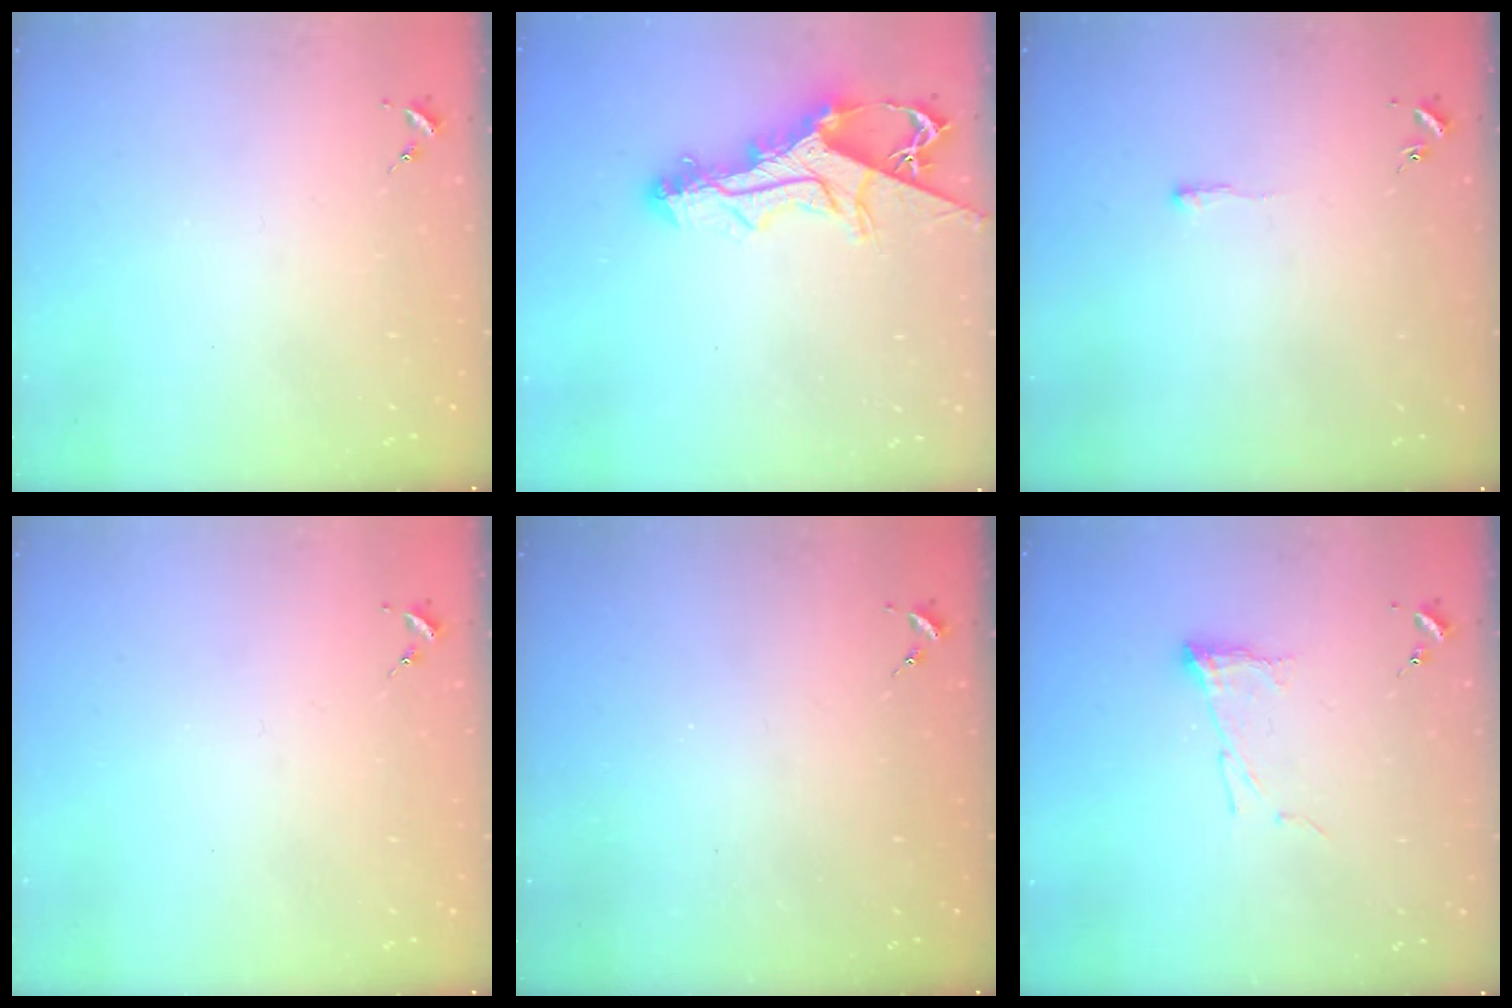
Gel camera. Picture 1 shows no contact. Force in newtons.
{"total": 13.3, "press": 13.2, "slide": 1.5}
{"total": 2.1, "press": 2.1, "slide": 0.4}
{"total": 0.0}
{"total": 0.0}
{"total": 7.2, "press": 7.2, "slide": 0.4}